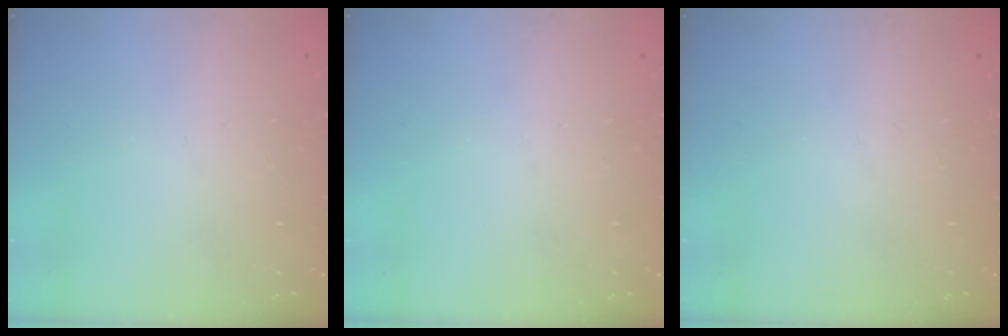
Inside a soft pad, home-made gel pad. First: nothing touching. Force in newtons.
{"total": 0.0}
{"total": 0.0}